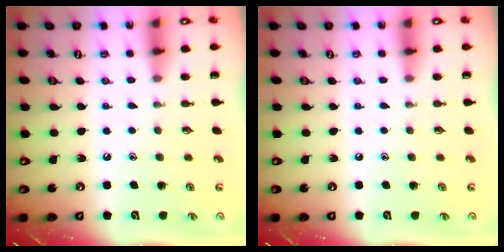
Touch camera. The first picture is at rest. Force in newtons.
{"total": 0.0}